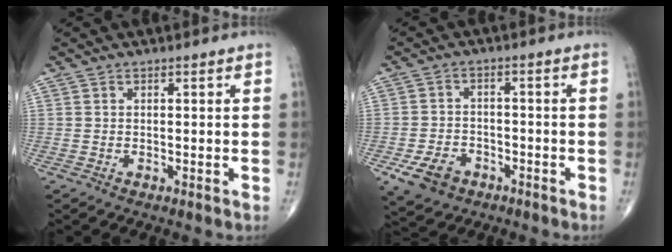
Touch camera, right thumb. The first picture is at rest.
{"total": 7.0, "force": [-3.6, 5.0, 3.3], "torque": [-0.053, 0.017, -0.058]}